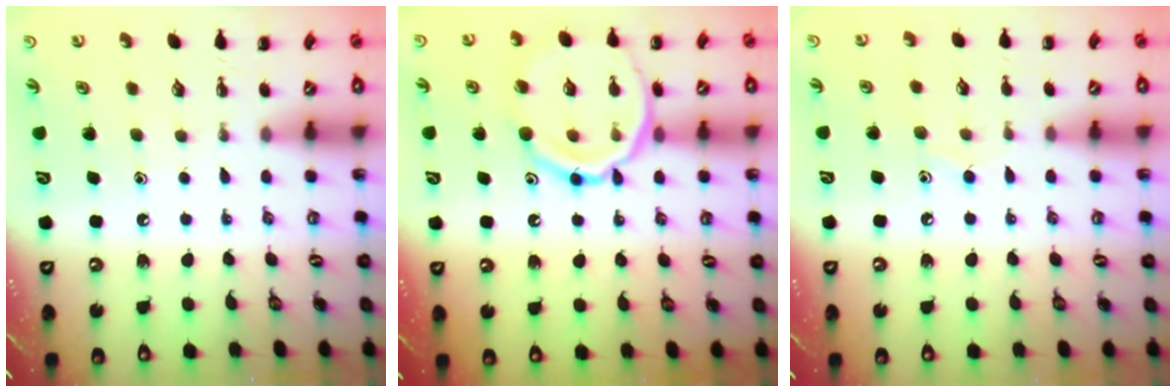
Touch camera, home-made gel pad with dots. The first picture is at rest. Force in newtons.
{"total": 15.9, "press": 15.8, "slide": 1.7}
{"total": 6.3, "press": 5.9, "slide": 2.2}